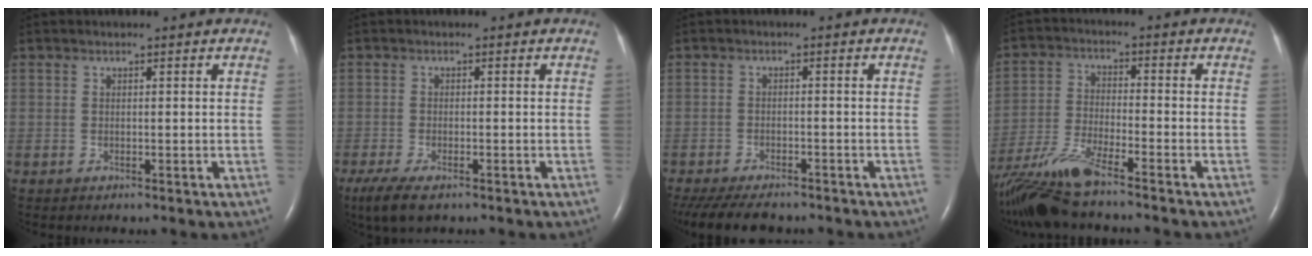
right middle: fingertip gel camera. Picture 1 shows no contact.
{"total": 5.6, "force": [-3.8, 1.8, 3.8], "torque": [-0.076, -0.015, -0.063]}
{"total": 11.3, "force": [-9.5, 3.7, 5.0], "torque": [-0.100, -0.013, -0.135]}
{"total": 11.3, "force": [-9.4, 0.6, 6.4], "torque": [-0.136, -0.022, -0.177]}